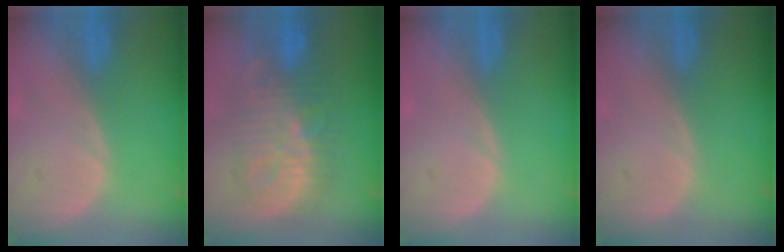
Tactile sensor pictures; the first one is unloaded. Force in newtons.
{"total": 10.4, "press": 10.4, "slide": 0.4}
{"total": 0.0}
{"total": 0.0}